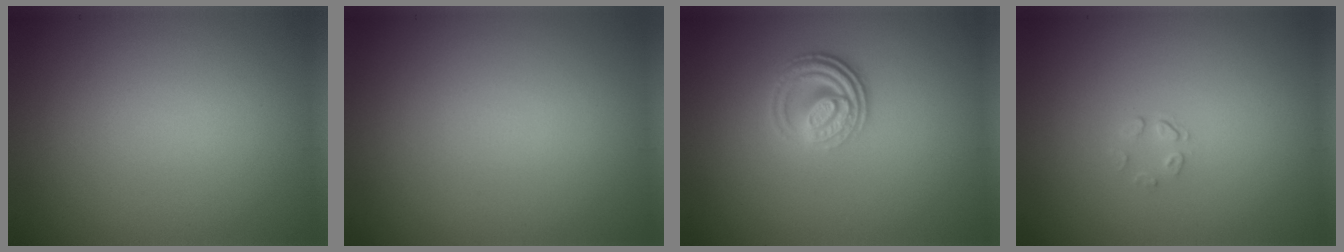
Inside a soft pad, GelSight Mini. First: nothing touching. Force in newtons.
{"total": 0.0}
{"total": 3.8, "press": 2.7, "slide": 2.7}
{"total": 0.7, "press": 0.4, "slide": 0.6}